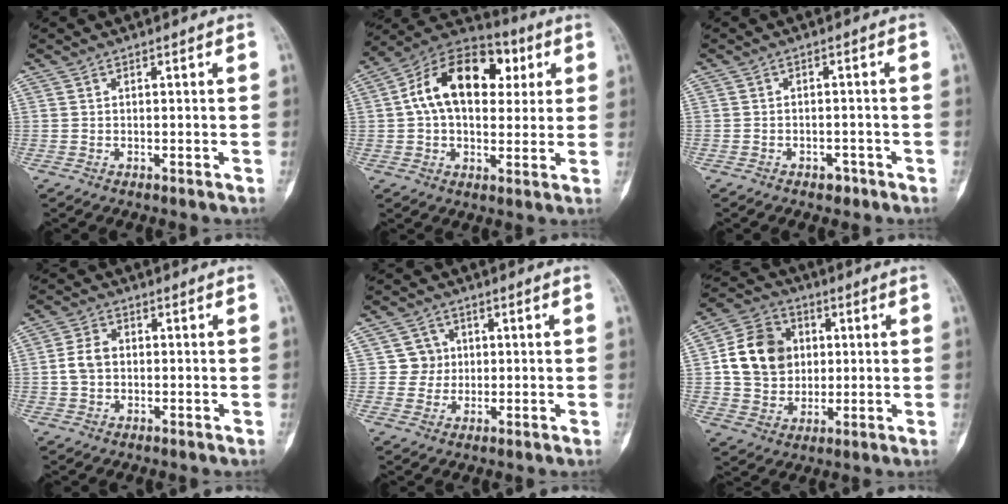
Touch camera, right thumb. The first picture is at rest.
{"total": 18.8, "force": [4.2, 12.1, 13.8], "torque": [-0.192, 0.021, 0.058]}
{"total": 2.3, "force": [-1.5, 1.6, 0.6], "torque": [0.002, 0.011, -0.017]}
{"total": 4.9, "force": [0.0, 3.7, 3.2], "torque": [-0.058, 0.013, -0.005]}
{"total": 4.3, "force": [0.8, 4.2, 0.2], "torque": [0.033, 0.005, 0.007]}
{"total": 14.4, "force": [2.1, 11.9, 7.7], "torque": [-0.107, 0.007, 0.037]}